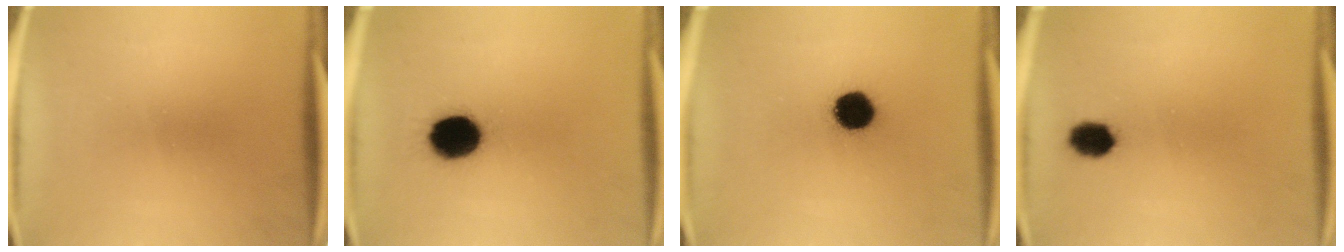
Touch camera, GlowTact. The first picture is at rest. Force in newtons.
{"total": 12.6}
{"total": 9.5}
{"total": 5.1}